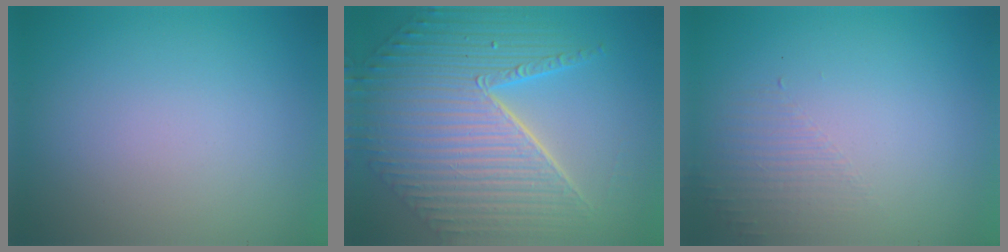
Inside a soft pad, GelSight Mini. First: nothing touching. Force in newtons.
{"total": 10.8, "press": 7.3, "slide": 8.0}
{"total": 1.4, "press": 0.2, "slide": 1.4}